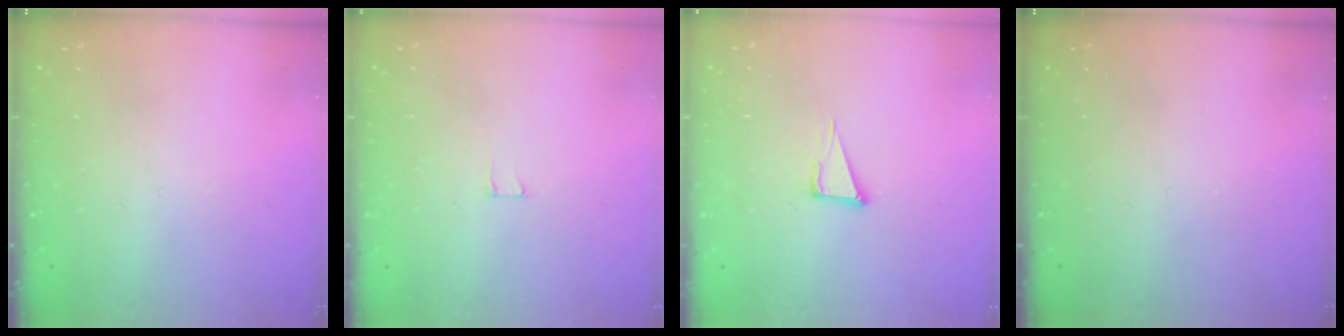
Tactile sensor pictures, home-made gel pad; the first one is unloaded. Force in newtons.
{"total": 2.5, "press": 2.5, "slide": 0.2}
{"total": 5.0, "press": 4.0, "slide": 3.1}
{"total": 0.0}